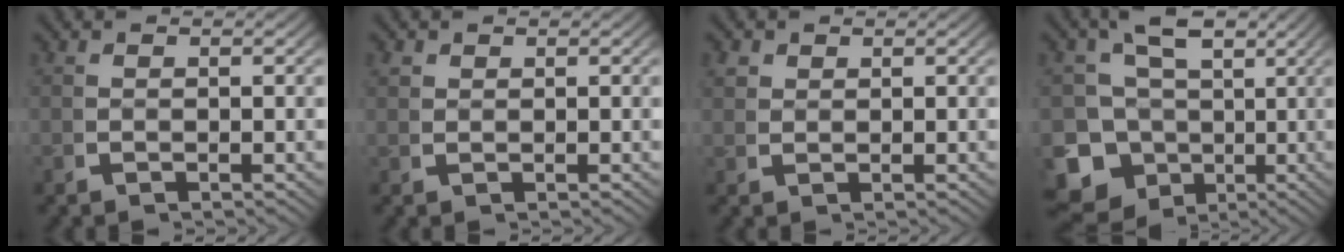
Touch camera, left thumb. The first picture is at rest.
{"total": 1.1, "force": [0.8, 0.7, 0.3], "torque": [-0.013, -0.004, 0.019]}
{"total": 1.7, "force": [1.2, 1.1, 0.6], "torque": [-0.018, -0.003, 0.027]}
{"total": 14.3, "force": [-2.6, 12.8, 6.0], "torque": [-0.139, -0.063, -0.035]}